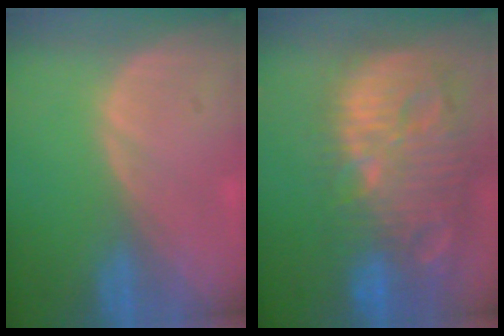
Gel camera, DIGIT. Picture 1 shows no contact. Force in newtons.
{"total": 14.3, "press": 12.4, "slide": 7.2}